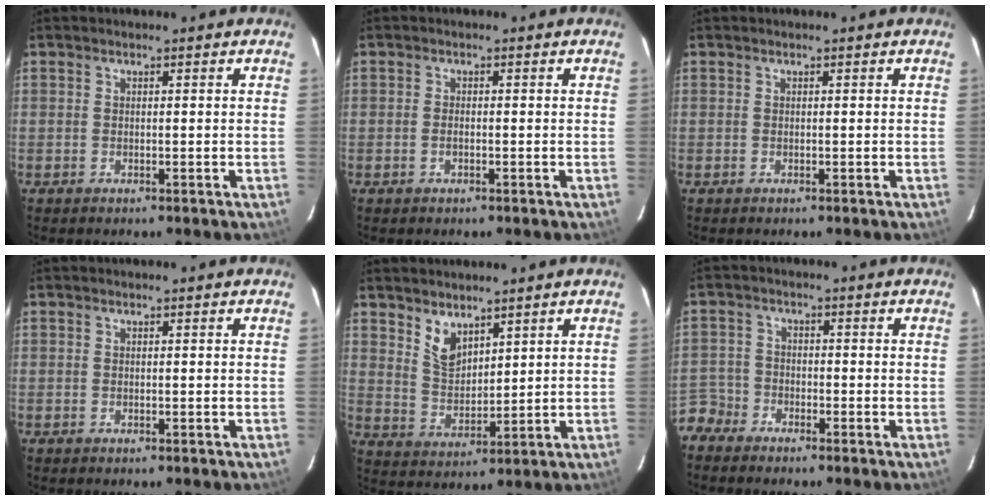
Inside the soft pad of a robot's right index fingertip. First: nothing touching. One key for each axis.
{"total": 1.0, "fx": -0.4, "fy": 0.5, "fz": 0.8, "tx": -0.017, "ty": 0.001, "tz": -0.007}
{"total": 0.0}
{"total": 0.0}
{"total": 5.9, "fx": 4.3, "fy": 2.9, "fz": 2.8, "tx": -0.045, "ty": -0.002, "tz": 0.087}
{"total": 4.5, "fx": -3.5, "fy": 2.8, "fz": -0.4, "tx": 0.002, "ty": 0.015, "tz": -0.082}